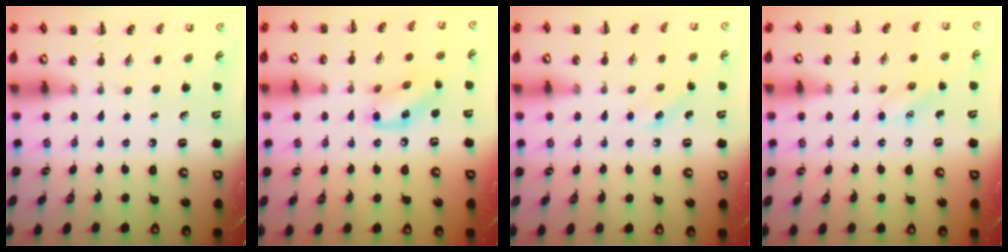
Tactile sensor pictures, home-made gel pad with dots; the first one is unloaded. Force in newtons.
{"total": 10.5, "press": 10.5, "slide": 0.3}
{"total": 5.9, "press": 5.7, "slide": 1.7}
{"total": 6.4, "press": 6.2, "slide": 1.6}